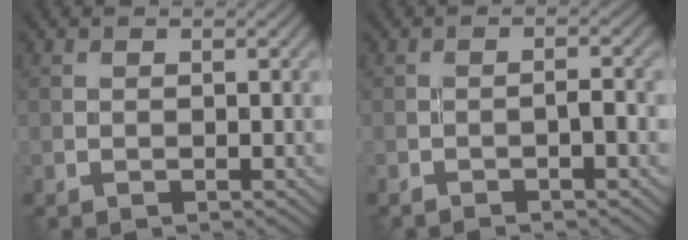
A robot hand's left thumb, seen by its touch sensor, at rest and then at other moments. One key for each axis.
{"total": 2.0, "fx": -1.1, "fy": 0.2, "fz": 1.7, "tx": -0.029, "ty": 0.008, "tz": -0.023}